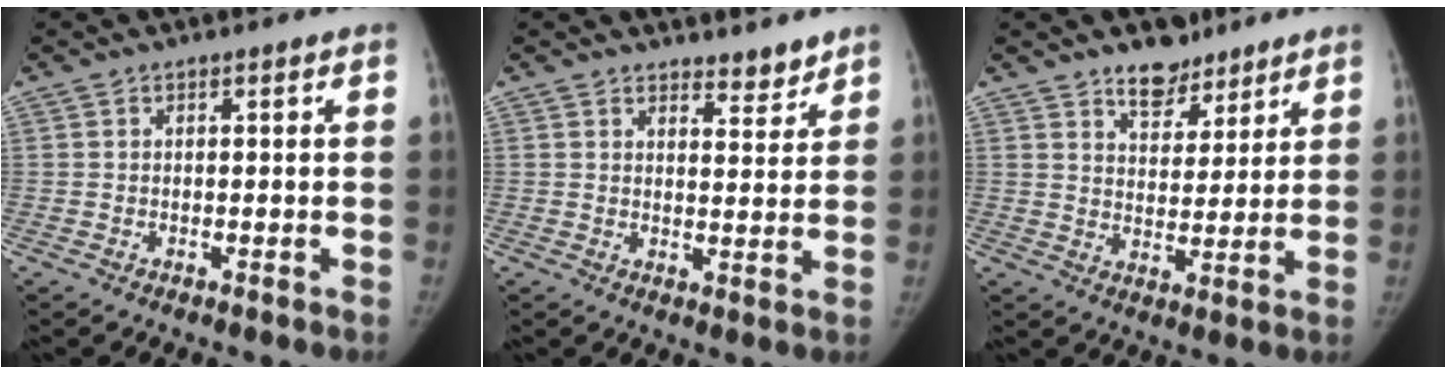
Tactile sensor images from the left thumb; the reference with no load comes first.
{"total": 3.7, "force": [3.4, 1.2, 1.0], "torque": [0.005, -0.029, 0.050]}
{"total": 7.4, "force": [5.6, 4.1, 2.6], "torque": [-0.010, -0.038, 0.093]}